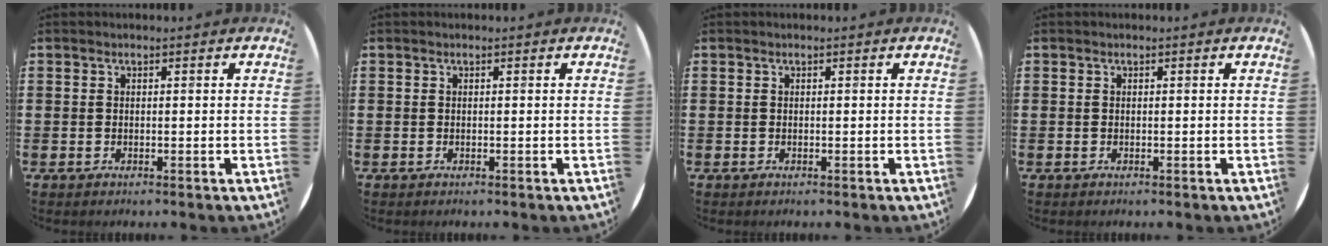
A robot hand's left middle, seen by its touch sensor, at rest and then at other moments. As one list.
[{"total": 0.0}, {"total": 0.0}, {"total": 0.0}]